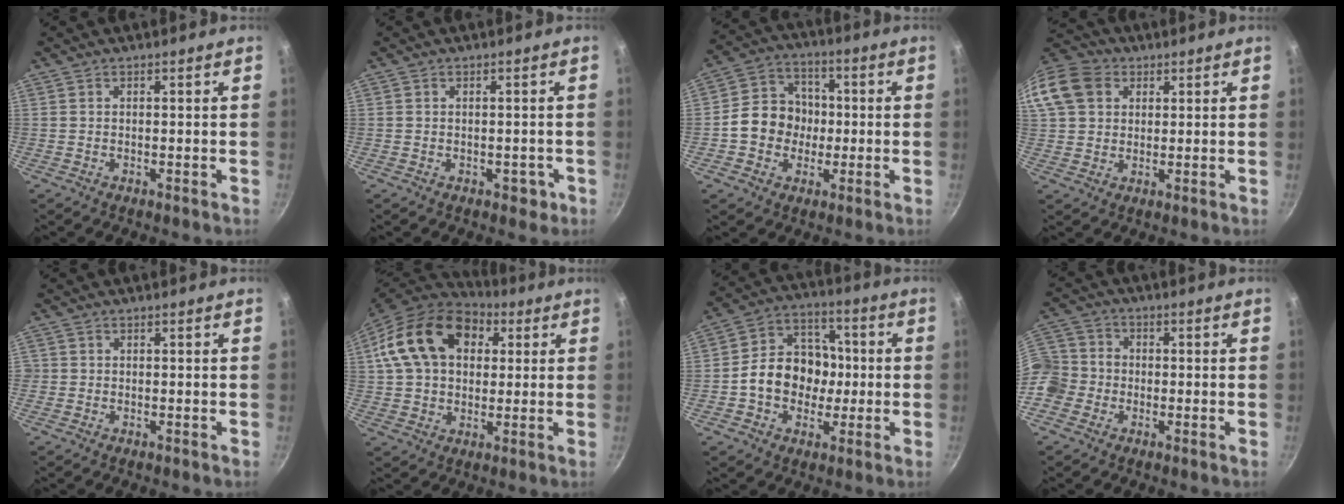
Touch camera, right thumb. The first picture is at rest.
{"total": 2.3, "force": [-0.9, 1.7, 1.2], "torque": [0.006, 0.013, -0.005]}
{"total": 10.7, "force": [-1.1, 9.4, 5.1], "torque": [-0.052, 0.023, -0.037]}
{"total": 15.7, "force": [5.0, 12.6, 7.9], "torque": [-0.172, 0.030, 0.082]}
{"total": 0.8, "force": [-0.1, 0.8, 0.0], "torque": [0.003, 0.003, -0.004]}
{"total": 18.9, "force": [5.4, 13.5, 12.1], "torque": [-0.193, 0.020, 0.080]}
{"total": 13.4, "force": [-1.4, 11.0, 7.5], "torque": [-0.082, 0.030, -0.039]}
{"total": 11.7, "force": [-2.8, 10.3, 4.8], "torque": [-0.089, 0.039, -0.071]}